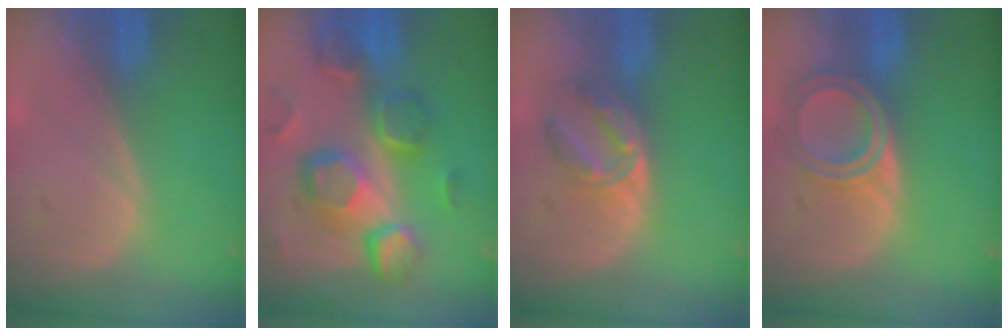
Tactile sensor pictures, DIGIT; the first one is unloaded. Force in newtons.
{"total": 12.3, "press": 10.7, "slide": 6.0}
{"total": 5.7, "press": 5.4, "slide": 1.6}
{"total": 6.4, "press": 5.7, "slide": 3.0}